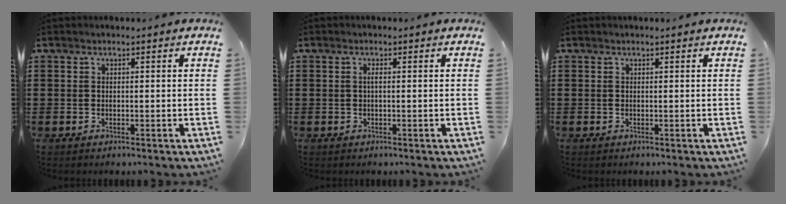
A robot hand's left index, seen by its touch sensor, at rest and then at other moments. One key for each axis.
{"total": 0.8, "fx": -0.1, "fy": 0.1, "fz": 0.8, "tx": -0.018, "ty": -0.002, "tz": -0.001}
{"total": 0.0}